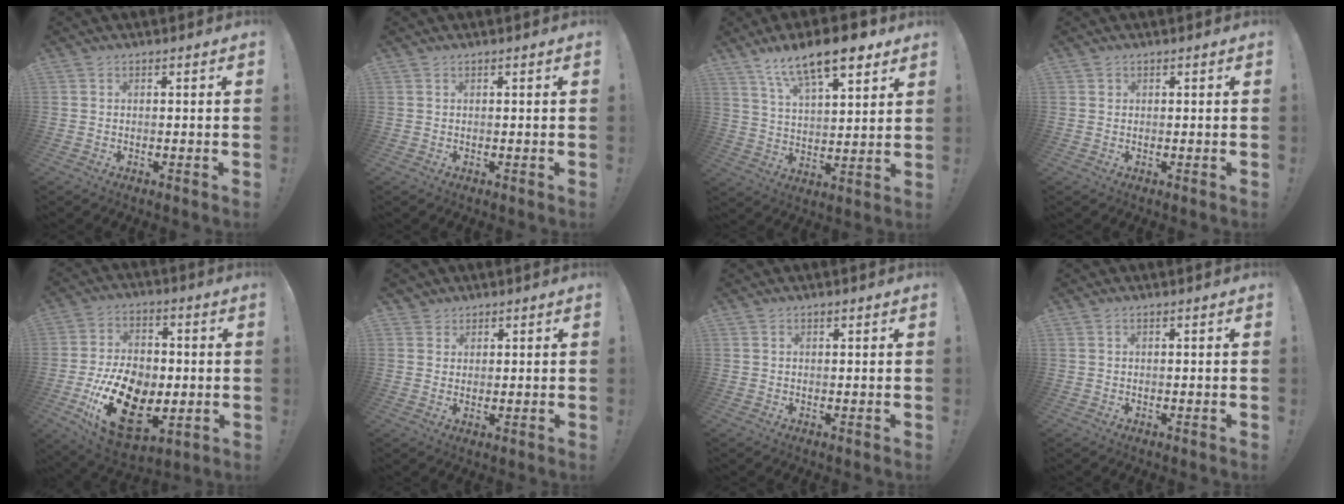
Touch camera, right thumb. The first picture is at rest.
{"total": 0.0}
{"total": 14.8, "force": [9.8, 5.2, 9.8], "torque": [-0.168, -0.053, 0.169]}
{"total": 1.0, "force": [0.4, 0.9, 0.0], "torque": [0.007, 0.000, 0.005]}
{"total": 22.6, "force": [-6.2, 15.0, 15.8], "torque": [-0.286, 0.033, -0.088]}
{"total": 3.3, "force": [2.2, 2.4, 0.2], "torque": [0.003, -0.011, 0.040]}
{"total": 0.6, "force": [0.5, 0.3, 0.3], "torque": [-0.001, -0.002, 0.008]}
{"total": 0.5, "force": [0.4, 0.2, 0.3], "torque": [-0.007, 0.002, 0.008]}